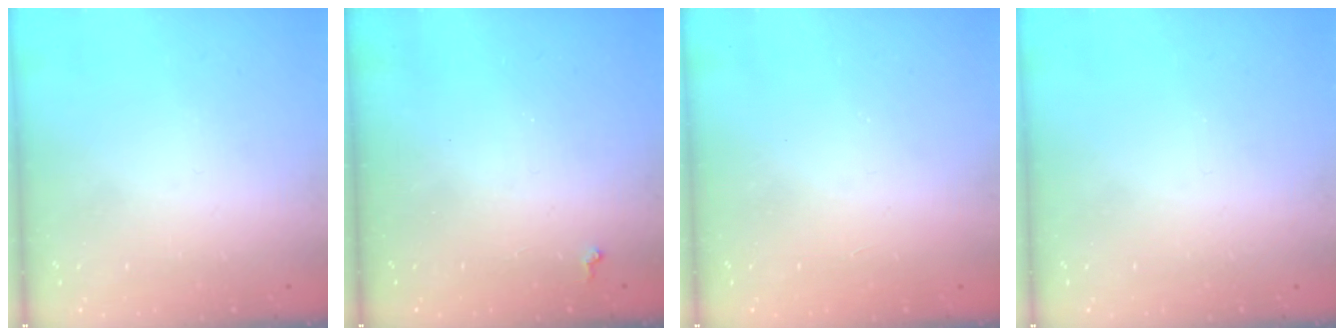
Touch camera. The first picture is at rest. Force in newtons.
{"total": 0.8, "press": 0.8, "slide": 0.3}
{"total": 1.2, "press": 1.1, "slide": 0.2}
{"total": 0.0}